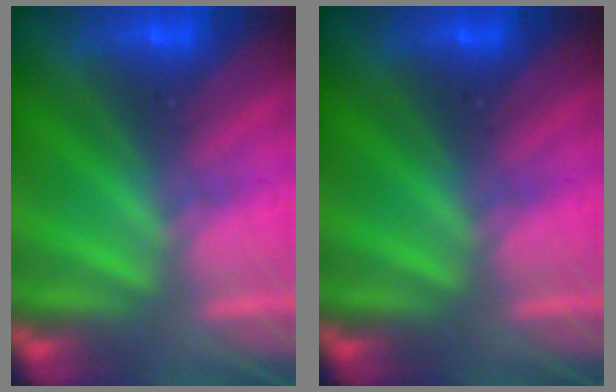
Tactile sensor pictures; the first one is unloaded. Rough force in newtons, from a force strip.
{"total": 0.0}